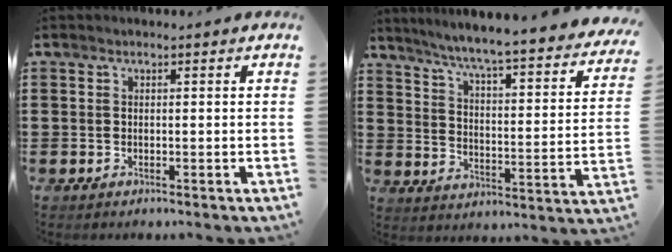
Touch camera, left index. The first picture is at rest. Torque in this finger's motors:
{"motor_torque": [0.54, 0.33, 1.05, 0.17]}